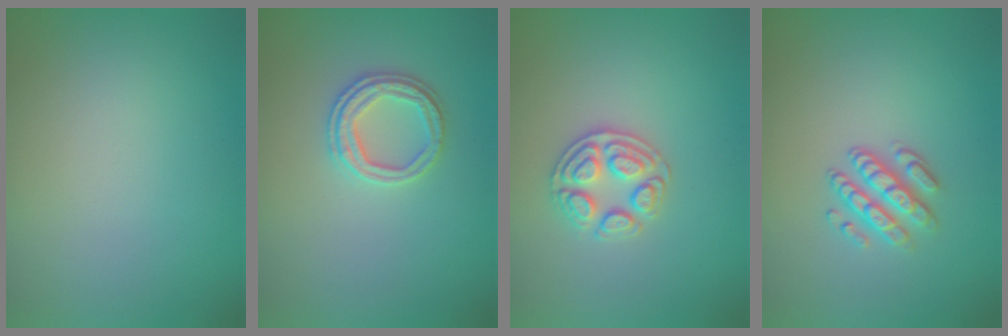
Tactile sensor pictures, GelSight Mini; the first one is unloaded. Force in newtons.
{"total": 2.6, "press": 2.4, "slide": 0.8}
{"total": 2.7, "press": 2.6, "slide": 0.8}
{"total": 2.9, "press": 2.3, "slide": 1.6}